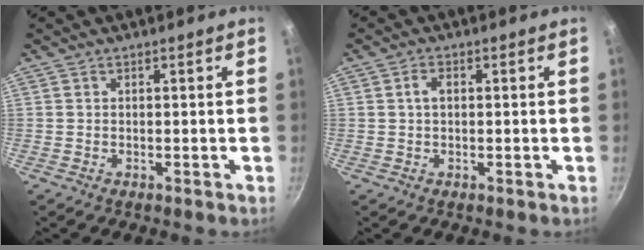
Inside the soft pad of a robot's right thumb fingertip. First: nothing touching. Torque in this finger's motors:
{"motor_torque": [0.03, 0.22, 0.46, -0.12, -0.03]}